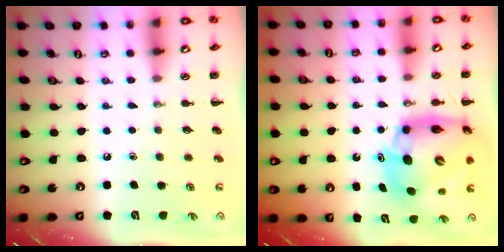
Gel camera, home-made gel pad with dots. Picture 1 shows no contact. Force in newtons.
{"total": 12.3, "press": 12.0, "slide": 2.6}